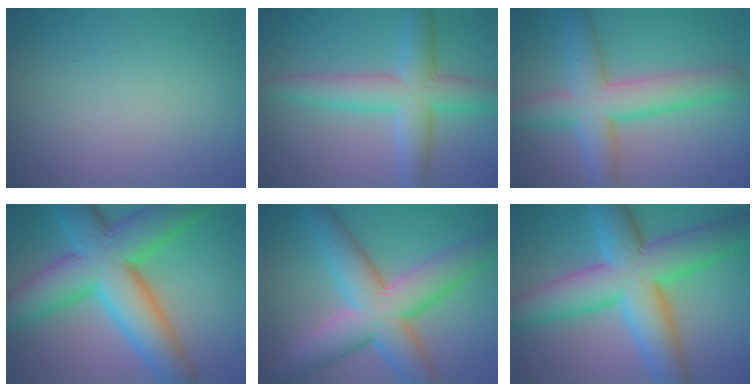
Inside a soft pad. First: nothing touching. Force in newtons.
{"total": 6.1, "press": 6.1, "slide": 0.1}
{"total": 7.3, "press": 7.3, "slide": 0.1}
{"total": 12.6, "press": 12.6, "slide": 0.2}
{"total": 9.7, "press": 9.7, "slide": 0.3}
{"total": 11.8, "press": 11.8, "slide": 0.1}